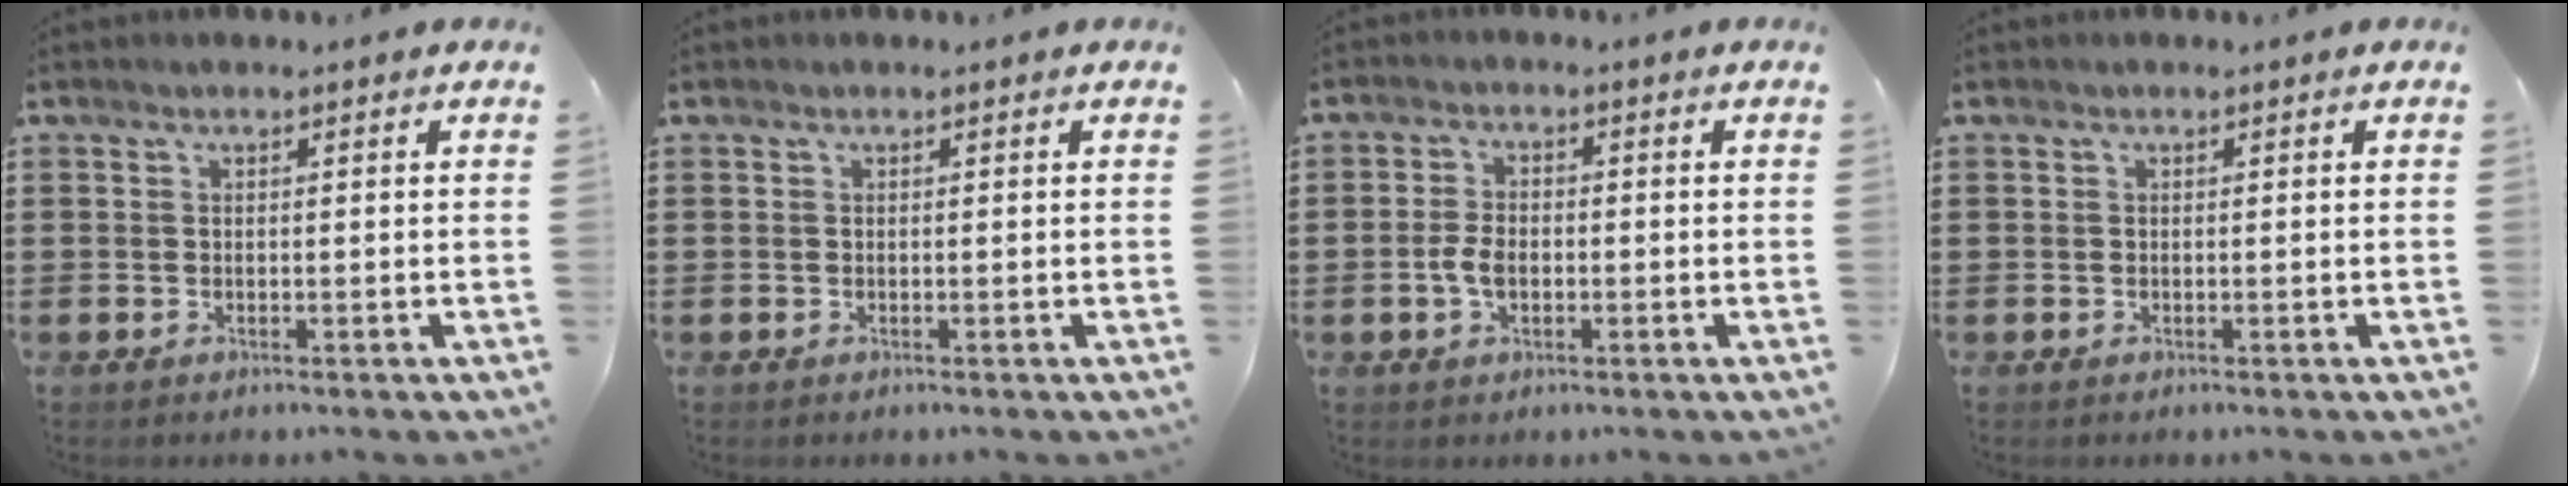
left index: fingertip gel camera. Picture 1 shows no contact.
{"total": 0.0}
{"total": 3.6, "force": [-0.8, 2.1, 2.8], "torque": [-0.075, -0.004, -0.020]}
{"total": 0.0}